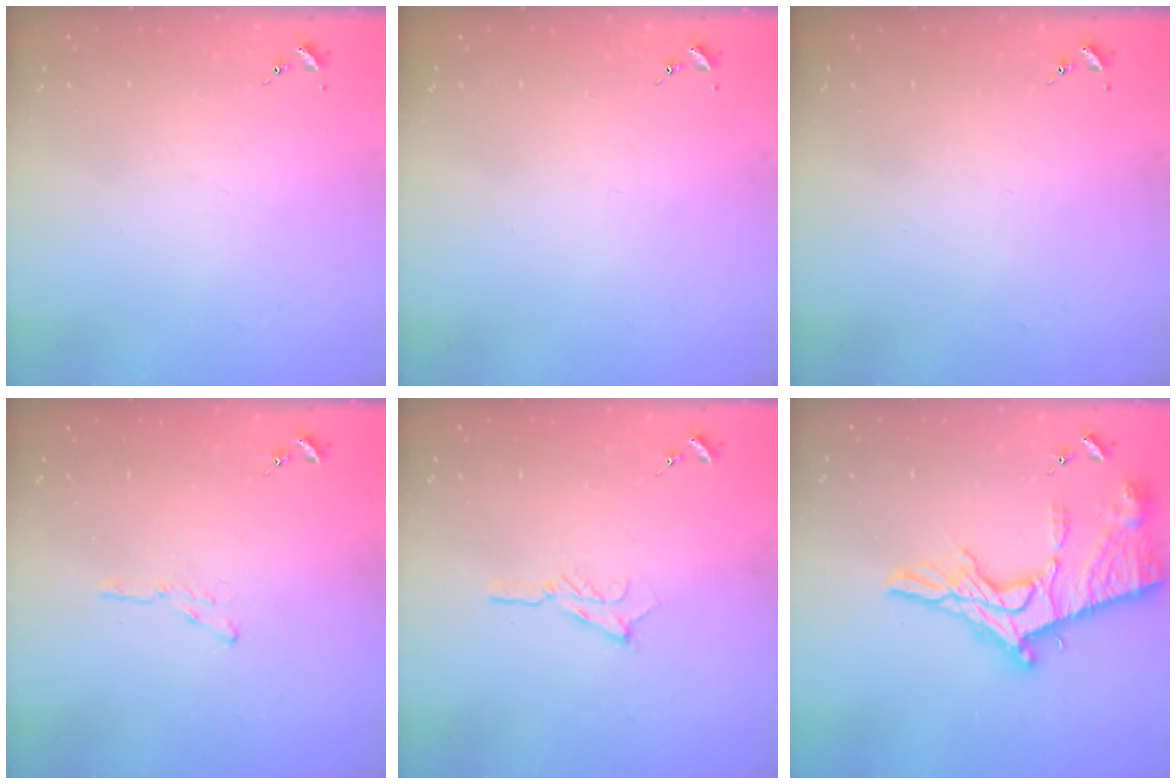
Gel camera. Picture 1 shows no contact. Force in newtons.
{"total": 0.0}
{"total": 0.0}
{"total": 3.8, "press": 3.8, "slide": 0.5}
{"total": 4.8, "press": 4.8, "slide": 0.5}
{"total": 21.7, "press": 21.7, "slide": 1.8}